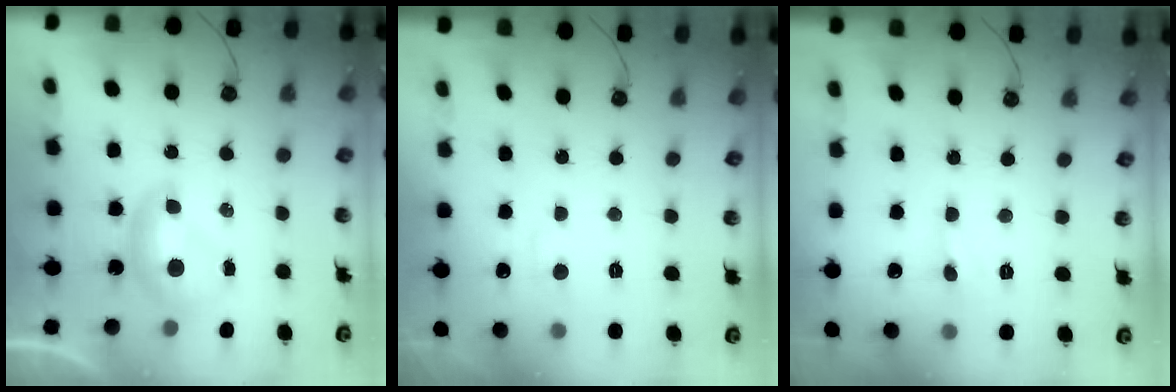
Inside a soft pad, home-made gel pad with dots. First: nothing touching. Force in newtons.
{"total": 1.2, "press": 1.0, "slide": 0.7}
{"total": 0.5, "press": 0.5, "slide": 0.1}